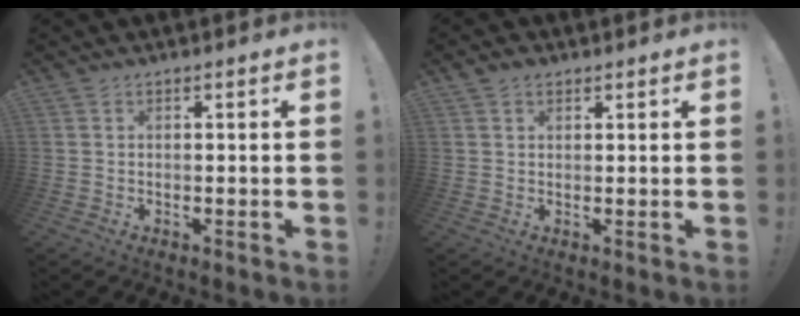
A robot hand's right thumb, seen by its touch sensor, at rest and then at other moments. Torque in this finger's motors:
{"motor_torque": [-0.02, 0.22, 0.28, 0.28, 0.09]}